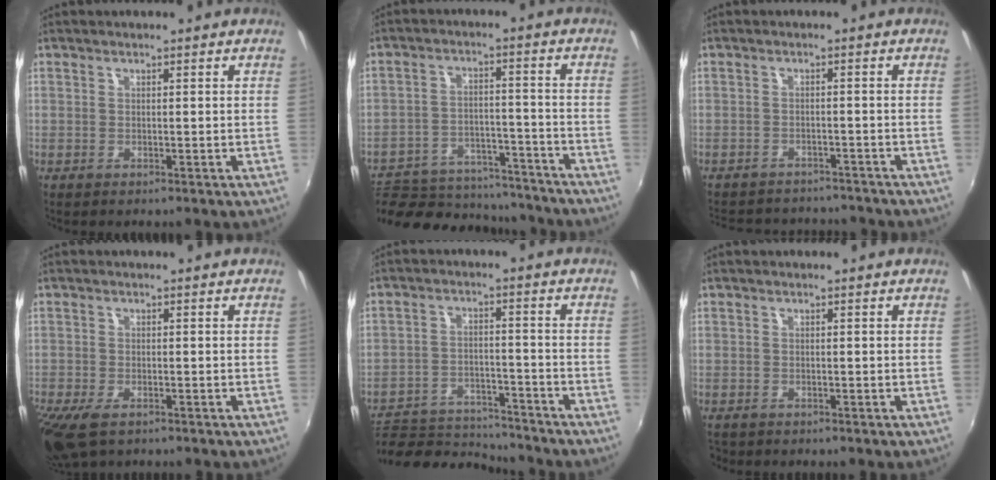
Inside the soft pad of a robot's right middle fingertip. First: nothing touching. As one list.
[{"total": 19.7, "force": [-16.5, 8.3, 6.9], "torque": [-0.155, 0.012, -0.216]}, {"total": 12.5, "force": [-11.1, 4.2, 3.8], "torque": [-0.091, -0.002, -0.151]}, {"total": 7.0, "force": [-4.5, 3.1, 4.4], "torque": [-0.109, -0.031, -0.083]}, {"total": 12.0, "force": [-11.3, 3.2, 2.6], "torque": [-0.064, 0.004, -0.176]}, {"total": 1.1, "force": [-0.9, 0.6, 0.2], "torque": [-0.009, -0.003, -0.015]}]